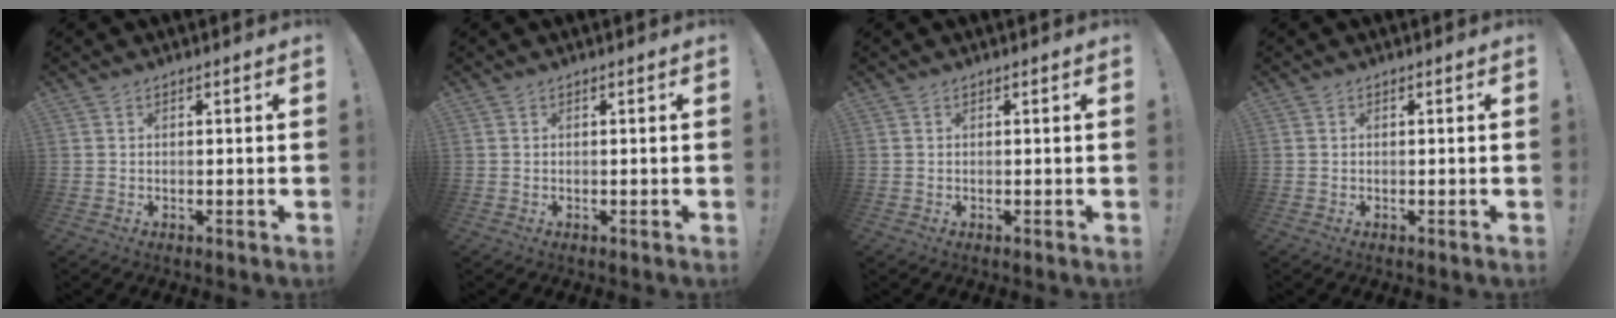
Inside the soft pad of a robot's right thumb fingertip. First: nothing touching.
{"total": 0.0}
{"total": 0.0}
{"total": 0.0}